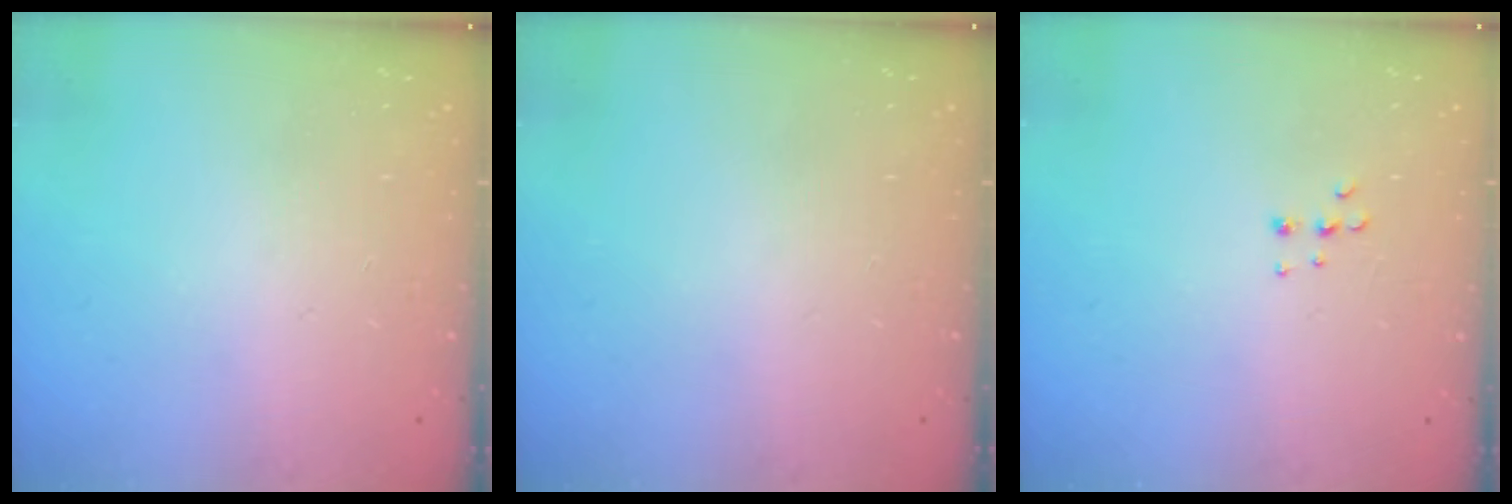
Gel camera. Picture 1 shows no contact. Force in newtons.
{"total": 0.0}
{"total": 5.1, "press": 5.0, "slide": 0.7}